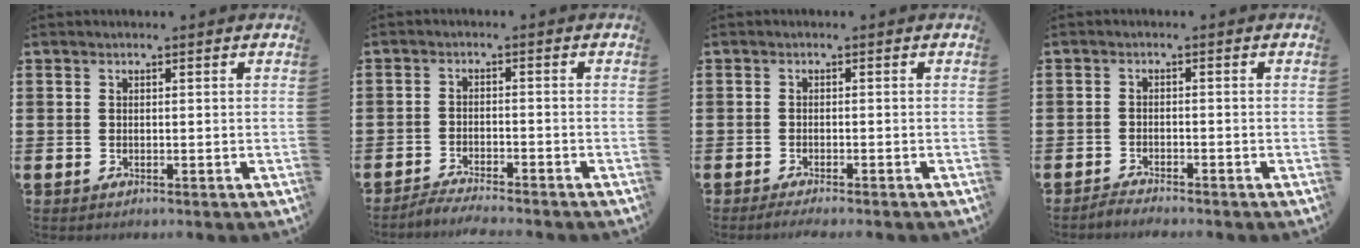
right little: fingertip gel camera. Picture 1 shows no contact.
{"total": 2.5, "force": [-2.4, -0.2, 0.2], "torque": [-0.006, 0.003, -0.051]}
{"total": 1.0, "force": [-0.9, -0.1, 0.5], "torque": [-0.007, -0.002, -0.017]}
{"total": 1.5, "force": [-1.5, -0.1, 0.0], "torque": [-0.003, 0.003, -0.031]}